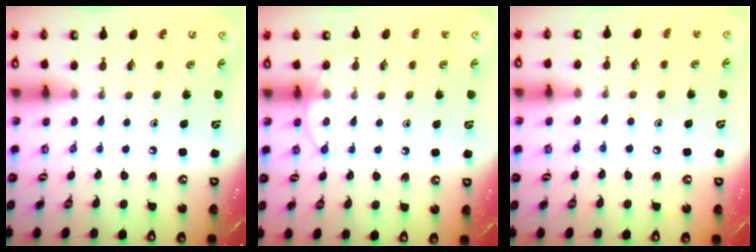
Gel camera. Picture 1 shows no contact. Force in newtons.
{"total": 6.2, "press": 6.2, "slide": 0.6}
{"total": 6.0, "press": 5.9, "slide": 0.6}